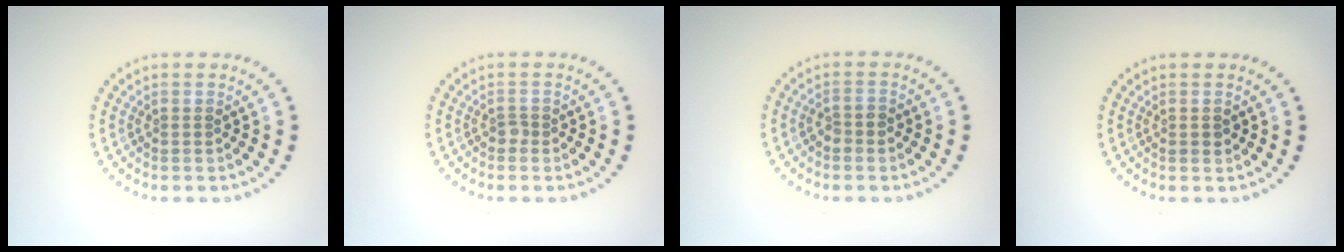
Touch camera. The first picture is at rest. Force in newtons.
{"total": 0.8, "press": 0.5, "slide": 0.6}
{"total": 1.4, "press": 1.3, "slide": 0.6}
{"total": 0.9, "press": 0.8, "slide": 0.1}